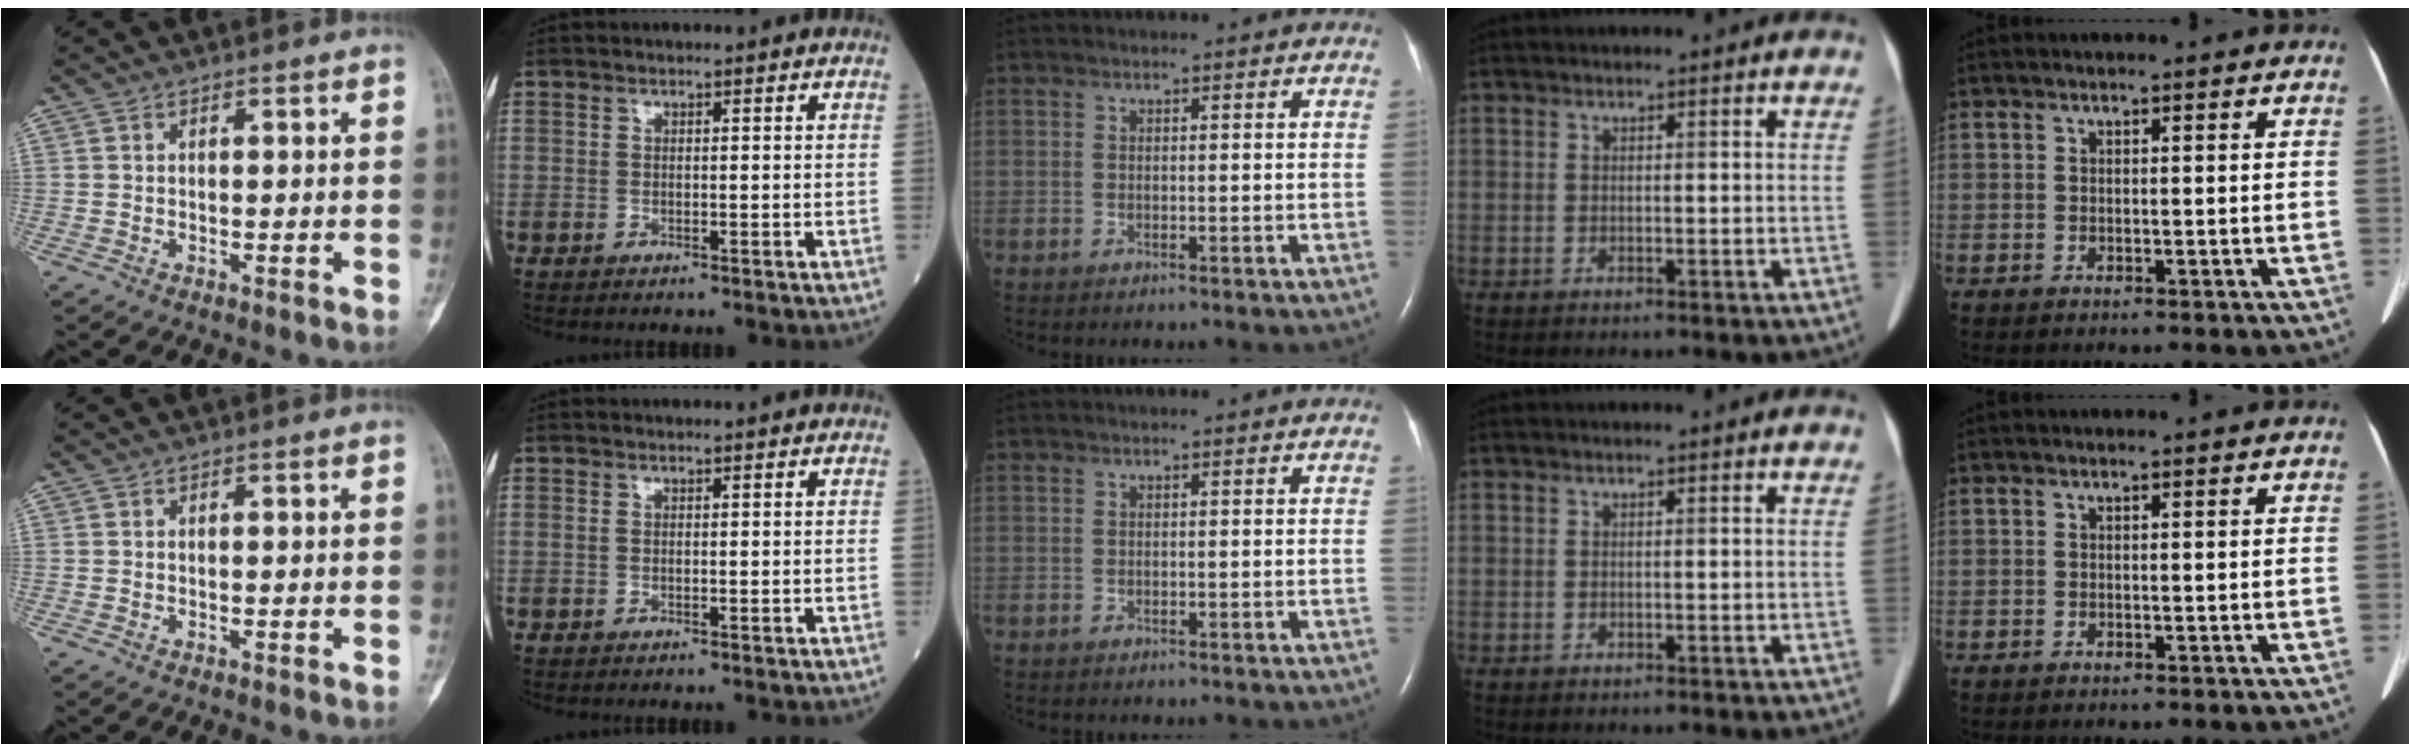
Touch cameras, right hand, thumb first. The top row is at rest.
{}